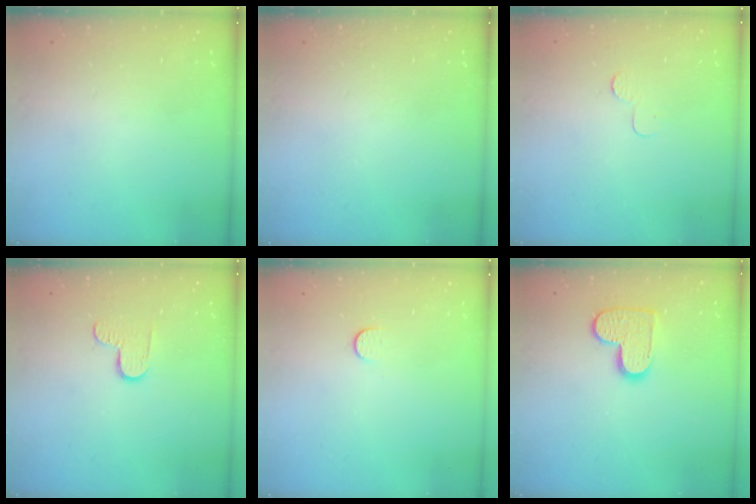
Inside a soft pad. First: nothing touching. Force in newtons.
{"total": 0.0}
{"total": 3.7, "press": 3.7, "slide": 0.4}
{"total": 5.1, "press": 5.0, "slide": 0.5}
{"total": 3.9, "press": 3.9, "slide": 0.5}
{"total": 10.5, "press": 10.5, "slide": 0.5}